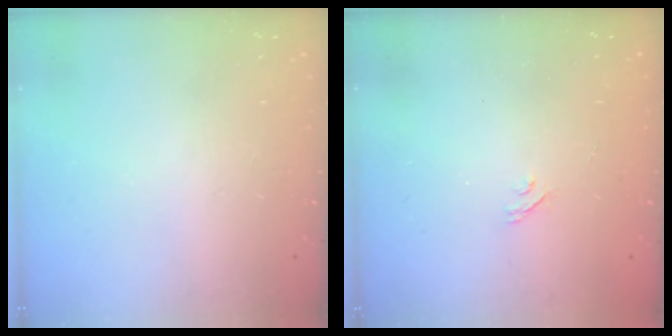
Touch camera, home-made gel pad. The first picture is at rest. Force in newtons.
{"total": 2.2, "press": 1.9, "slide": 1.1}